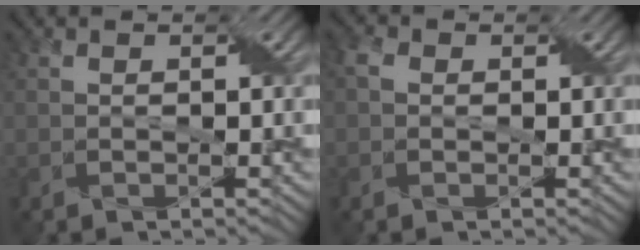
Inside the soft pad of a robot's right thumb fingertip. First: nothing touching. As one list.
[{"total": 0.6, "force": [0.1, 0.6, 0.2], "torque": [-0.016, 0.006, -0.006]}]